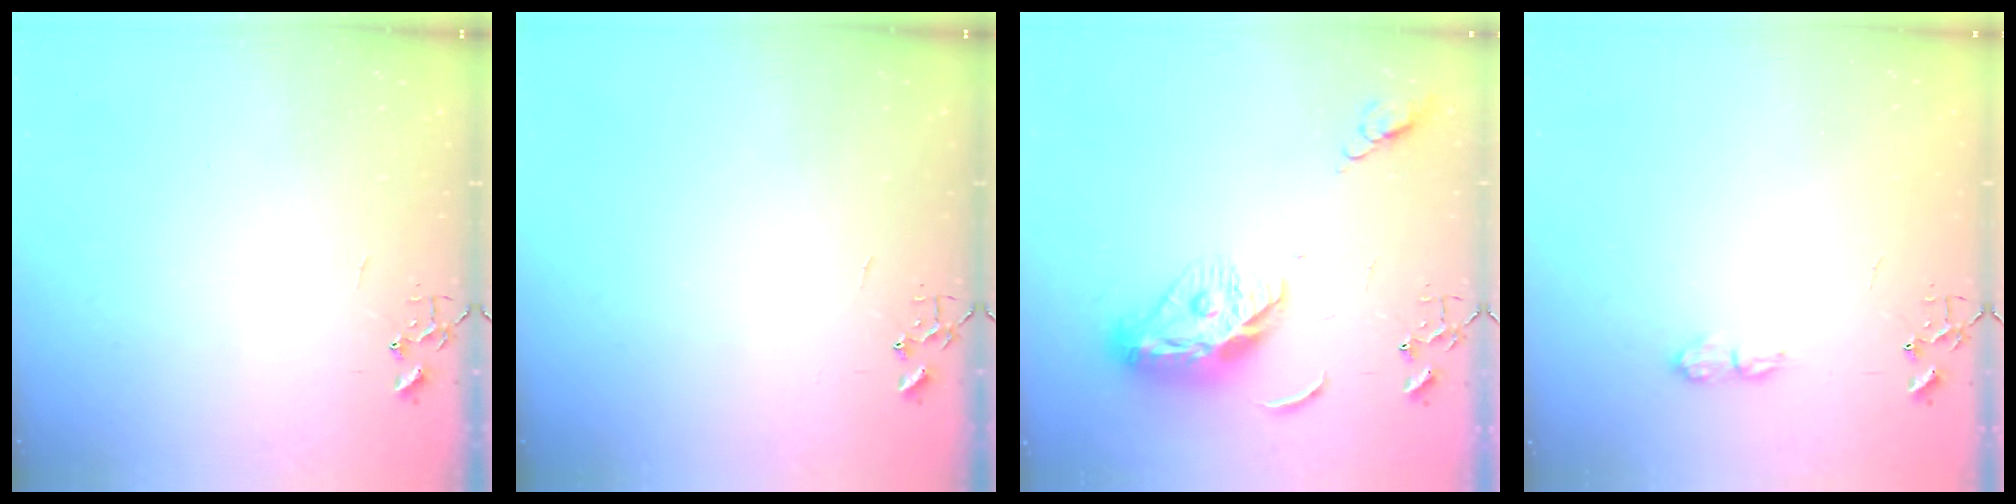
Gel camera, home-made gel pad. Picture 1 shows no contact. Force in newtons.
{"total": 0.0}
{"total": 13.1, "press": 13.0, "slide": 1.3}
{"total": 7.0, "press": 7.0, "slide": 0.8}